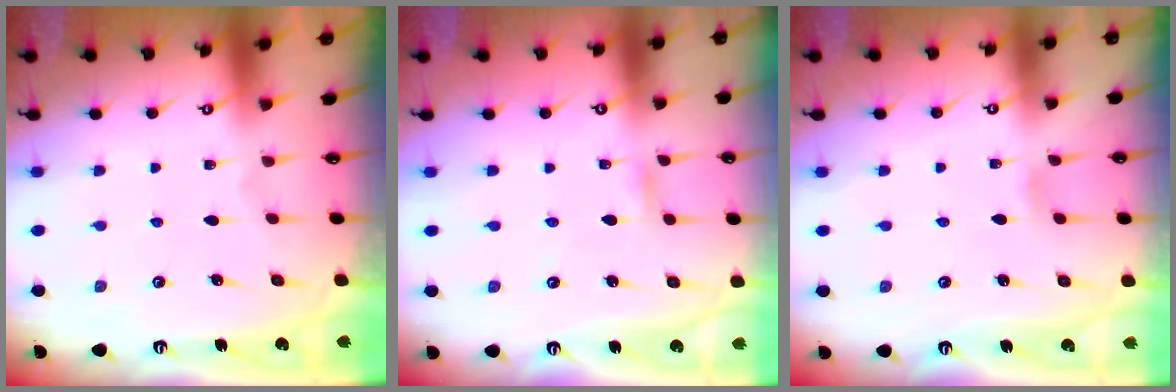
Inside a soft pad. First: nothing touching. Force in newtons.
{"total": 2.9, "press": 2.9, "slide": 0.1}
{"total": 3.7, "press": 3.6, "slide": 0.3}